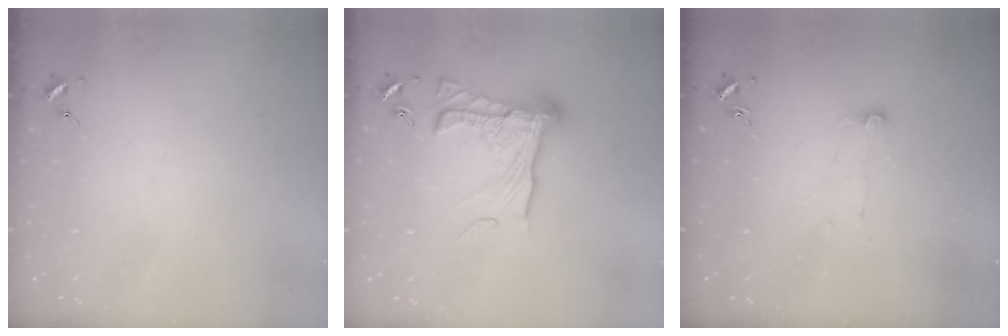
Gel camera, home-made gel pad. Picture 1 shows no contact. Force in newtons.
{"total": 18.8, "press": 18.7, "slide": 1.7}
{"total": 4.1, "press": 4.1, "slide": 0.4}